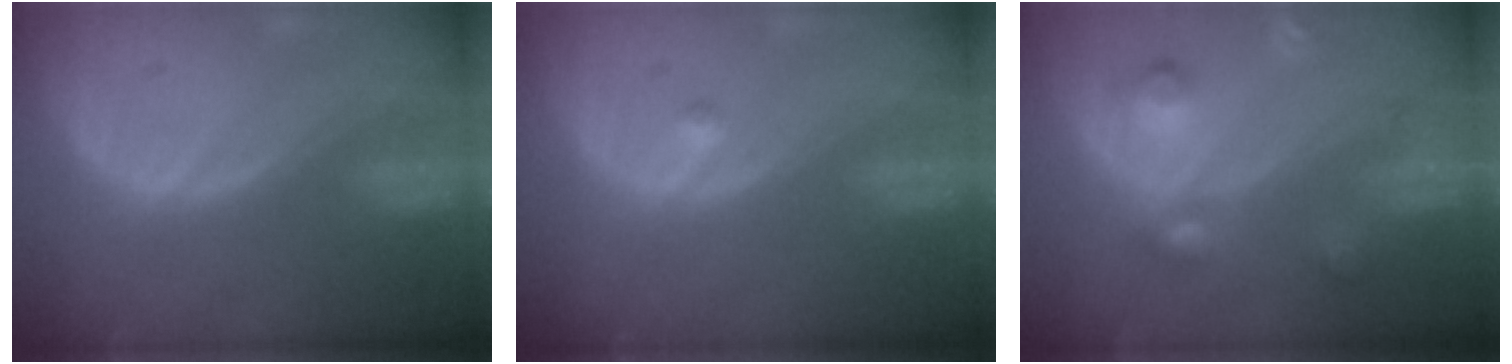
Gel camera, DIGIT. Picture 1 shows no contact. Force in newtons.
{"total": 0.7, "press": 0.7, "slide": 0.1}
{"total": 5.9, "press": 5.9, "slide": 0.2}